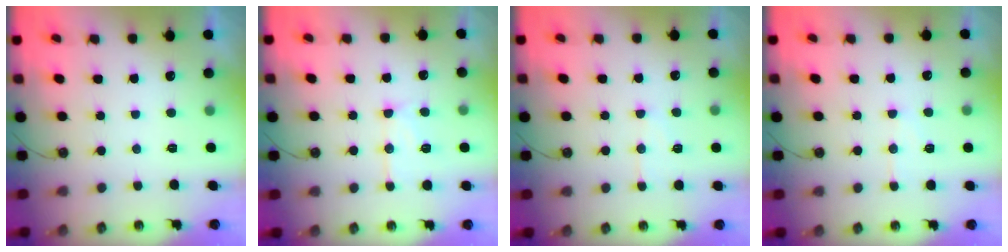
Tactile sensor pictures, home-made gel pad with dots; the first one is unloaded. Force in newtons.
{"total": 11.1, "press": 11.1, "slide": 1.0}
{"total": 7.1, "press": 7.1, "slide": 0.5}
{"total": 6.5, "press": 6.4, "slide": 0.6}